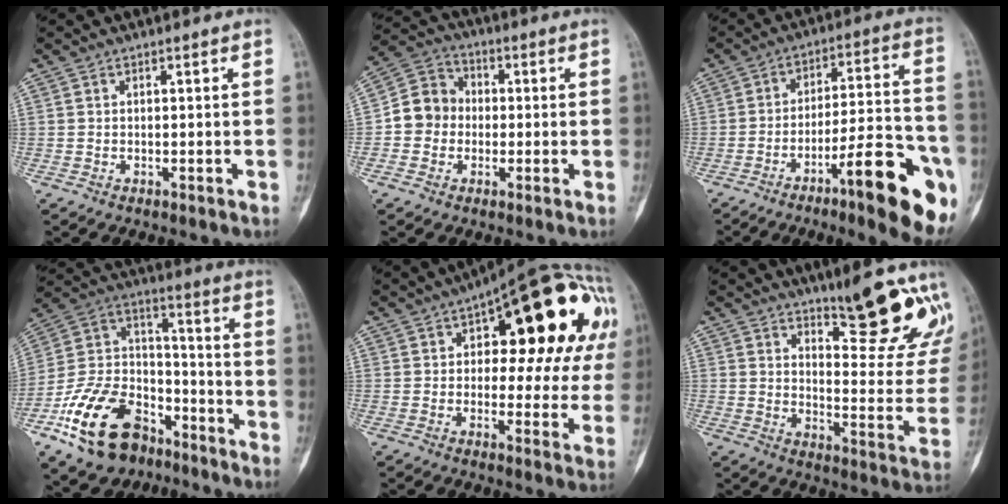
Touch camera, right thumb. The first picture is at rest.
{"total": 8.7, "force": [-0.7, 7.9, 3.5], "torque": [-0.034, 0.029, -0.029]}
{"total": 19.0, "force": [-9.1, 4.3, 16.1], "torque": [-0.192, 0.056, -0.128]}
{"total": 20.9, "force": [-11.8, 12.8, 11.6], "torque": [-0.193, 0.082, -0.207]}
{"total": 26.7, "force": [8.6, 11.6, 22.5], "torque": [-0.261, 0.025, 0.110]}
{"total": 17.0, "force": [11.8, 4.7, 11.3], "torque": [-0.091, -0.090, 0.173]}